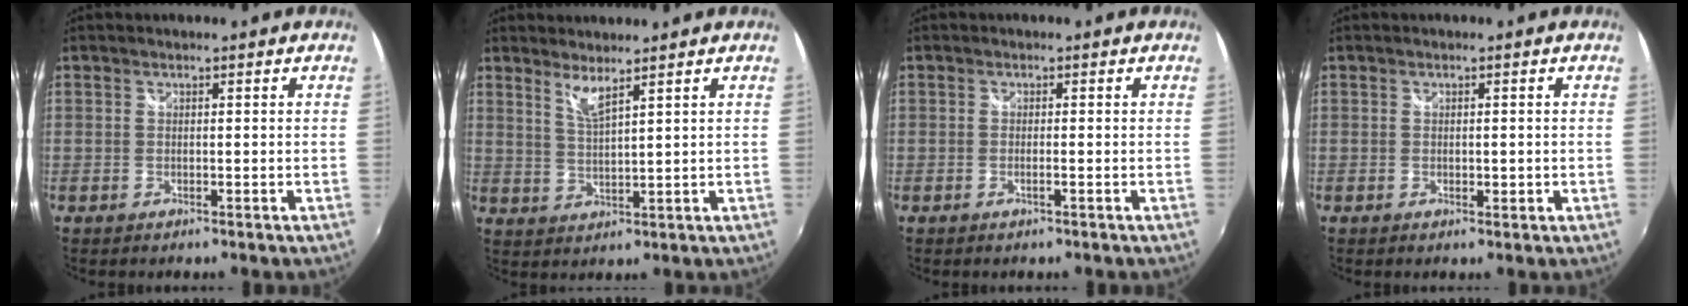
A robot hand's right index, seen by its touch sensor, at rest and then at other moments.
{"total": 3.5, "force": [2.8, -0.1, 2.2], "torque": [-0.045, -0.005, 0.050]}
{"total": 1.2, "force": [-0.5, -0.1, 1.1], "torque": [-0.020, 0.000, -0.009]}
{"total": 1.8, "force": [-0.2, 0.8, 1.6], "torque": [-0.024, -0.002, -0.002]}